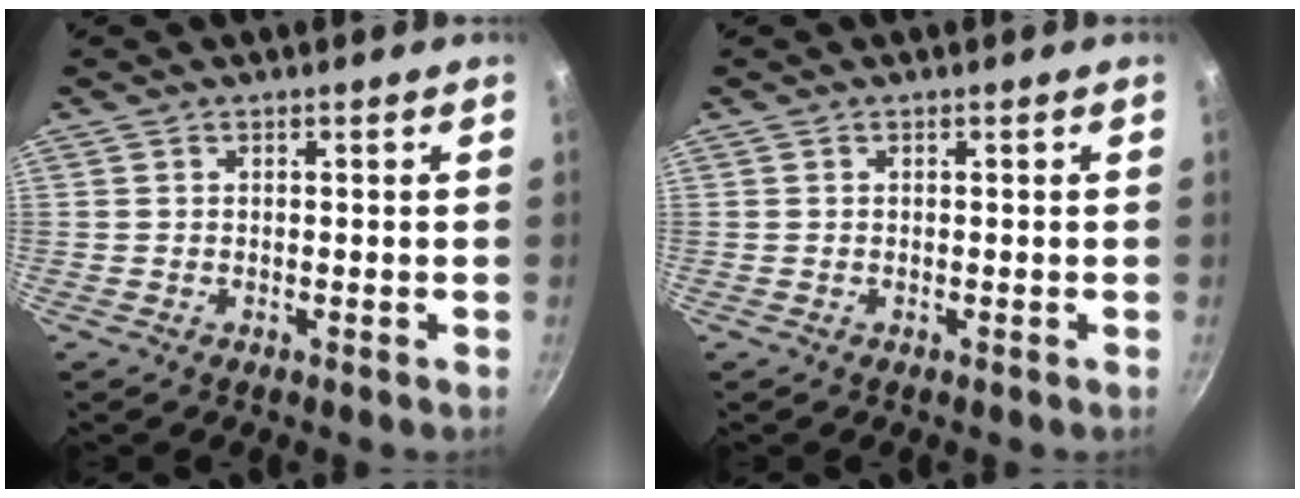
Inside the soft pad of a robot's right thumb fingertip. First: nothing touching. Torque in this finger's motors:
{"motor_torque": [-0.42, 0.05, -0.05, -0.26, 0.01]}